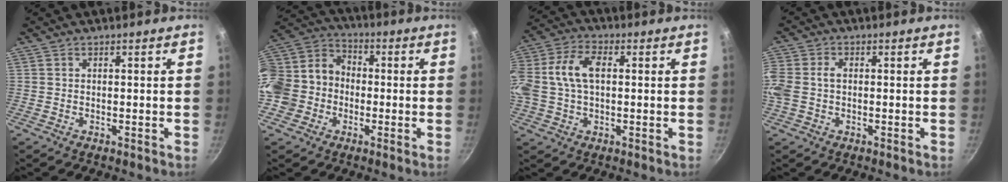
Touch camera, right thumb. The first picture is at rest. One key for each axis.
{"total": 16.1, "fx": -3.5, "fy": 14.0, "fz": 7.3, "tx": -0.128, "ty": 0.054, "tz": -0.074}
{"total": 12.9, "fx": 1.4, "fy": 8.0, "fz": 10.1, "tx": -0.208, "ty": 0.023, "tz": 0.015}
{"total": 6.8, "fx": 0.0, "fy": 4.7, "fz": 4.9, "tx": -0.110, "ty": 0.009, "tz": -0.007}